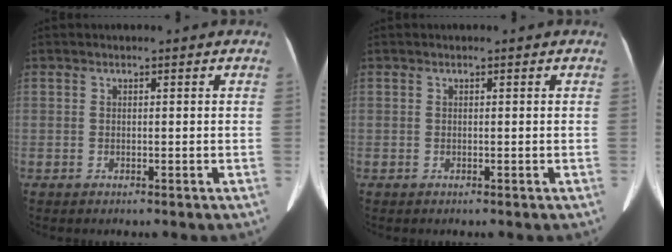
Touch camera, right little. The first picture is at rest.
{"total": 0.0}